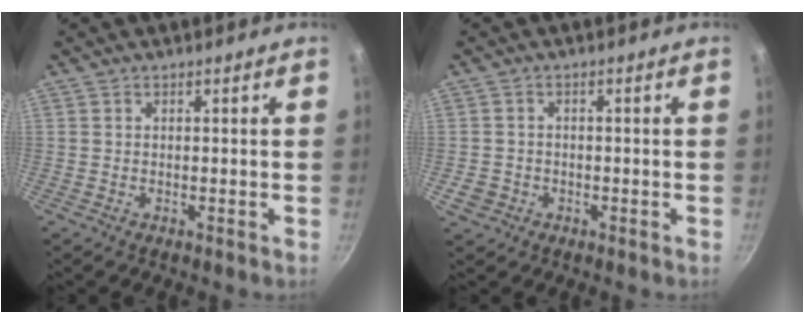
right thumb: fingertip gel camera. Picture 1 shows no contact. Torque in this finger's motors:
{"motor_torque": [0.38, -0.20, 0.29, 0.08, 0.05]}